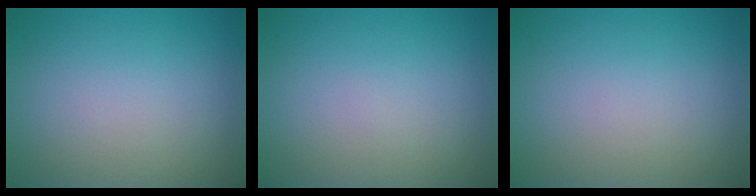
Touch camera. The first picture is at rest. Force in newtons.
{"total": 0.0}
{"total": 0.0}